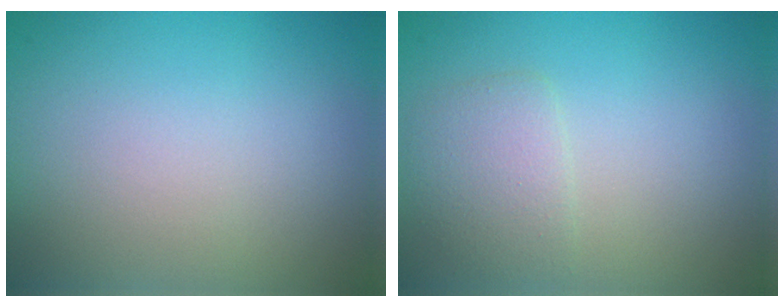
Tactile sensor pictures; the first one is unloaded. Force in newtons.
{"total": 2.4, "press": 2.4, "slide": 0.0}